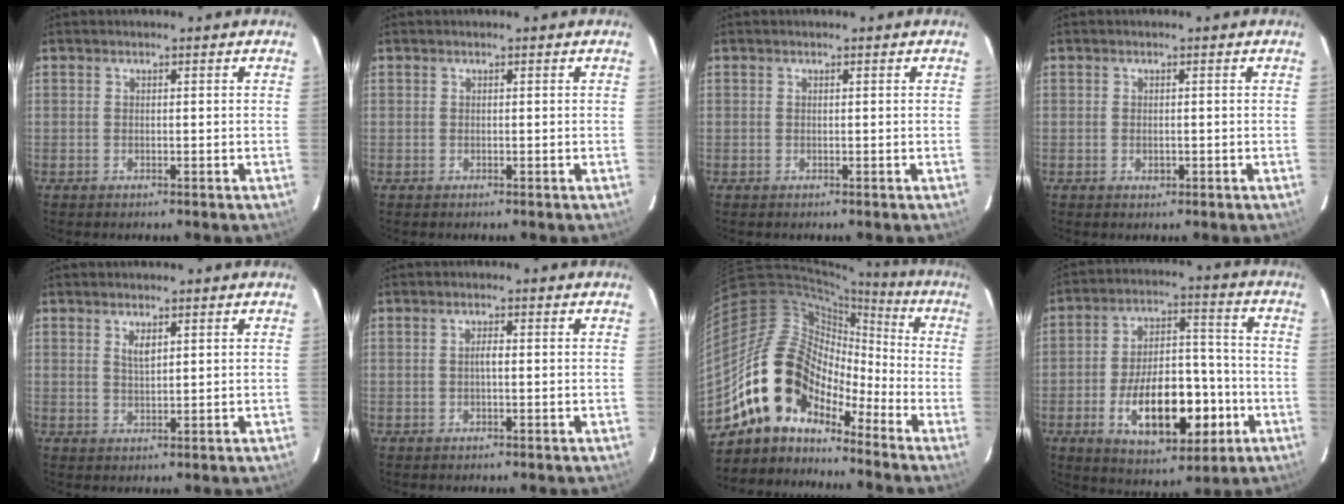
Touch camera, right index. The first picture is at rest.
{"total": 0.0}
{"total": 0.0}
{"total": 1.1, "force": [-0.3, 0.8, 0.6], "torque": [-0.008, 0.000, -0.004]}
{"total": 2.4, "force": [1.2, 0.9, 1.8], "torque": [-0.032, 0.000, 0.021]}
{"total": 1.4, "force": [-0.1, 0.3, 1.3], "torque": [-0.025, 0.004, -0.004]}
{"total": 14.8, "force": [-10.6, 8.5, 6.1], "torque": [-0.112, 0.026, -0.208]}
{"total": 18.2, "force": [-6.3, 9.2, 14.5], "torque": [-0.259, 0.017, -0.080]}